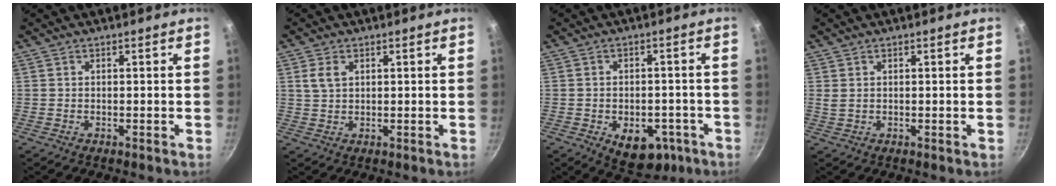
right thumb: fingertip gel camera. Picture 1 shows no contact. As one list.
[{"total": 3.2, "force": [1.2, 2.1, 2.1], "torque": [-0.040, 0.001, 0.029]}, {"total": 9.6, "force": [-4.3, 6.0, 6.2], "torque": [-0.065, 0.021, -0.047]}, {"total": 1.2, "force": [0.5, 0.7, 0.8], "torque": [-0.019, -0.001, 0.015]}]